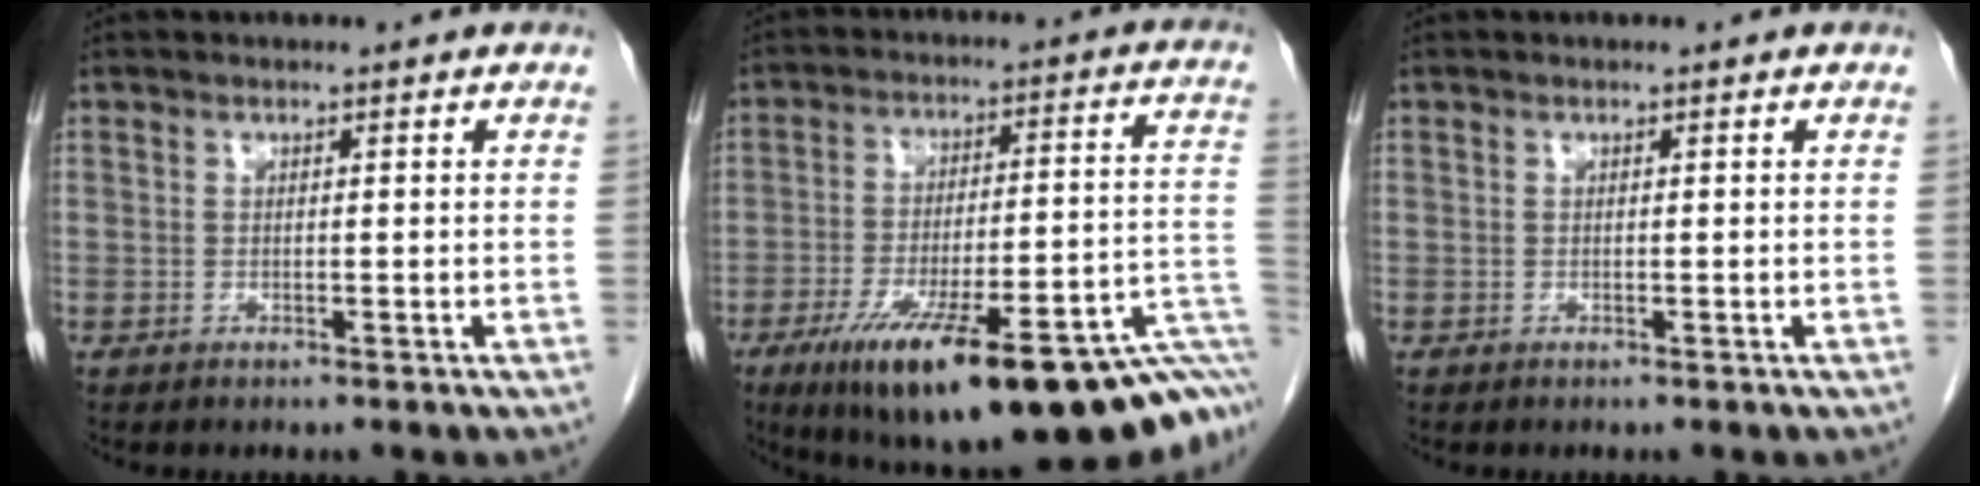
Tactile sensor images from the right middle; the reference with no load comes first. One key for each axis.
{"total": 26.9, "fx": -16.0, "fy": 3.9, "fz": 21.2, "tx": -0.235, "ty": 0.001, "tz": -0.239}
{"total": 0.0}